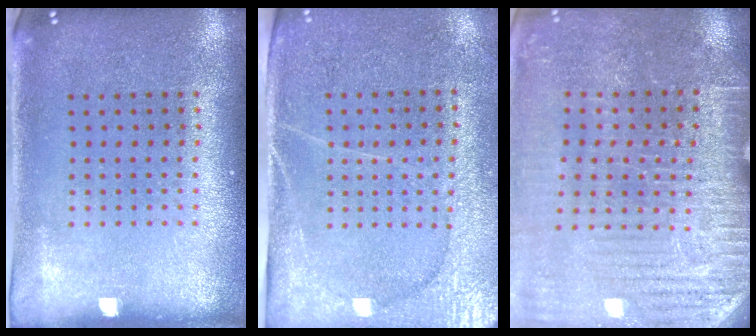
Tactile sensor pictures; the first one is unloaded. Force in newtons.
{"total": 3.0, "press": 2.8, "slide": 1.1}
{"total": 3.4, "press": 3.4, "slide": 0.1}